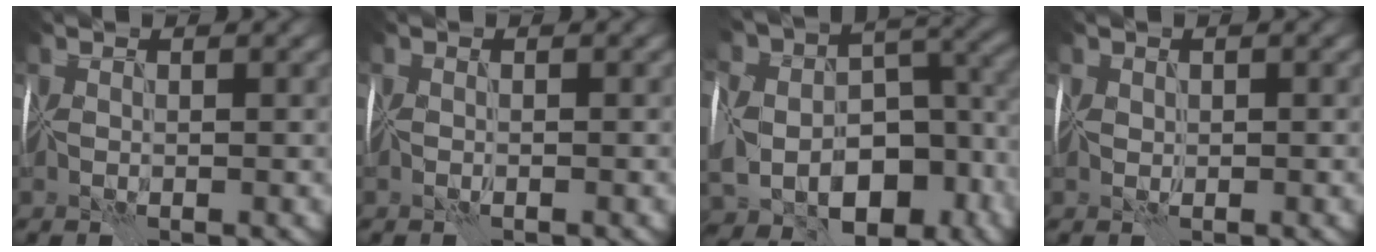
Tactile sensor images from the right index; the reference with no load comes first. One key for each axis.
{"total": 0.5, "fx": -0.2, "fy": 0.1, "fz": 0.5, "tx": -0.005, "ty": 0.000, "tz": -0.004}
{"total": 18.4, "fx": -6.7, "fy": 14.0, "fz": 9.9, "tx": -0.170, "ty": -0.040, "tz": -0.095}
{"total": 0.6, "fx": 0.3, "fy": 0.4, "fz": 0.3, "tx": -0.003, "ty": 0.004, "tz": 0.005}